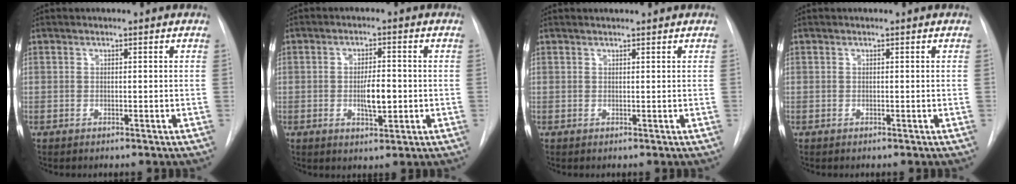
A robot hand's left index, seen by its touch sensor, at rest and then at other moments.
{"total": 4.7, "force": [-0.7, 1.5, 4.4], "torque": [-0.076, -0.003, -0.008]}
{"total": 1.6, "force": [1.5, 0.0, 0.3], "torque": [-0.007, 0.015, 0.026]}
{"total": 0.0}